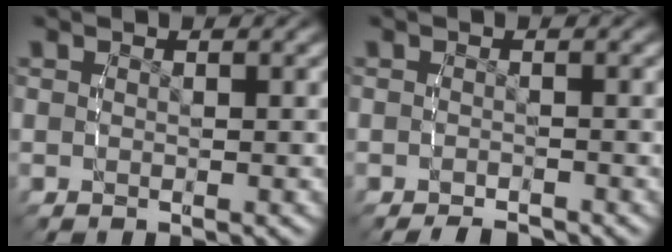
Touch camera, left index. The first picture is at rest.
{"total": 2.1, "force": [-1.9, 0.6, 0.4], "torque": [-0.013, -0.008, -0.030]}